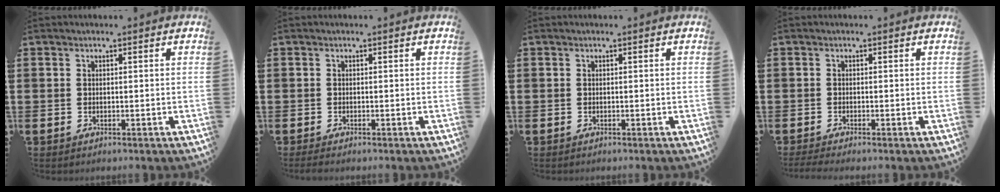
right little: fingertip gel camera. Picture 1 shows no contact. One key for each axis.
{"total": 0.6, "fx": -0.4, "fy": 0.1, "fz": 0.4, "tx": -0.007, "ty": -0.002, "tz": -0.008}
{"total": 0.0}
{"total": 0.7, "fx": -0.5, "fy": 0.0, "fz": 0.6, "tx": -0.009, "ty": -0.001, "tz": -0.009}